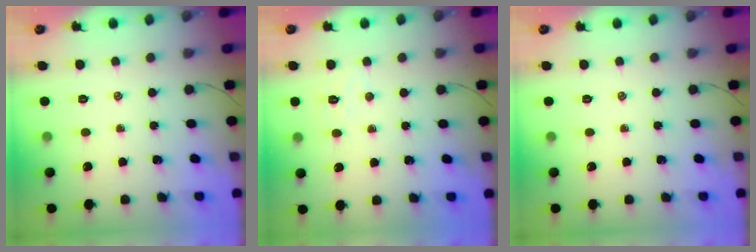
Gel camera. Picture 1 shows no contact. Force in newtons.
{"total": 4.0, "press": 3.9, "slide": 0.9}
{"total": 0.0}